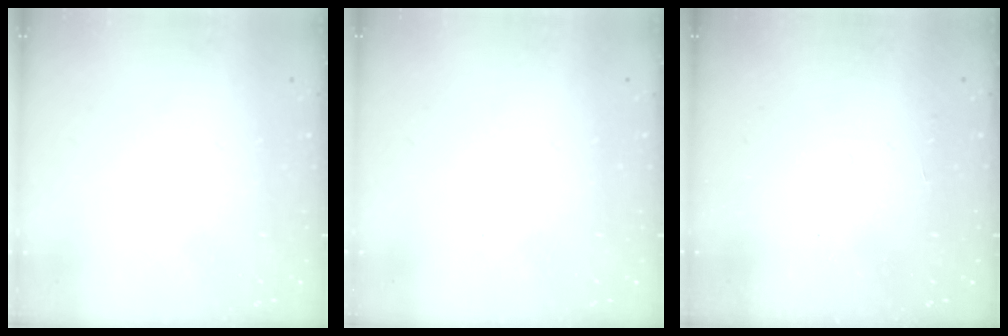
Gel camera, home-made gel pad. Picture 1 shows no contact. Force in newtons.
{"total": 0.0}
{"total": 2.2, "press": 2.2, "slide": 0.4}